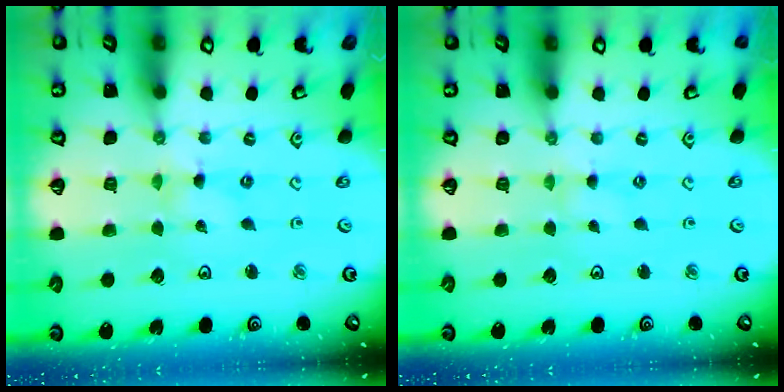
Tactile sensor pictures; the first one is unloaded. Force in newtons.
{"total": 1.1, "press": 1.1, "slide": 0.3}